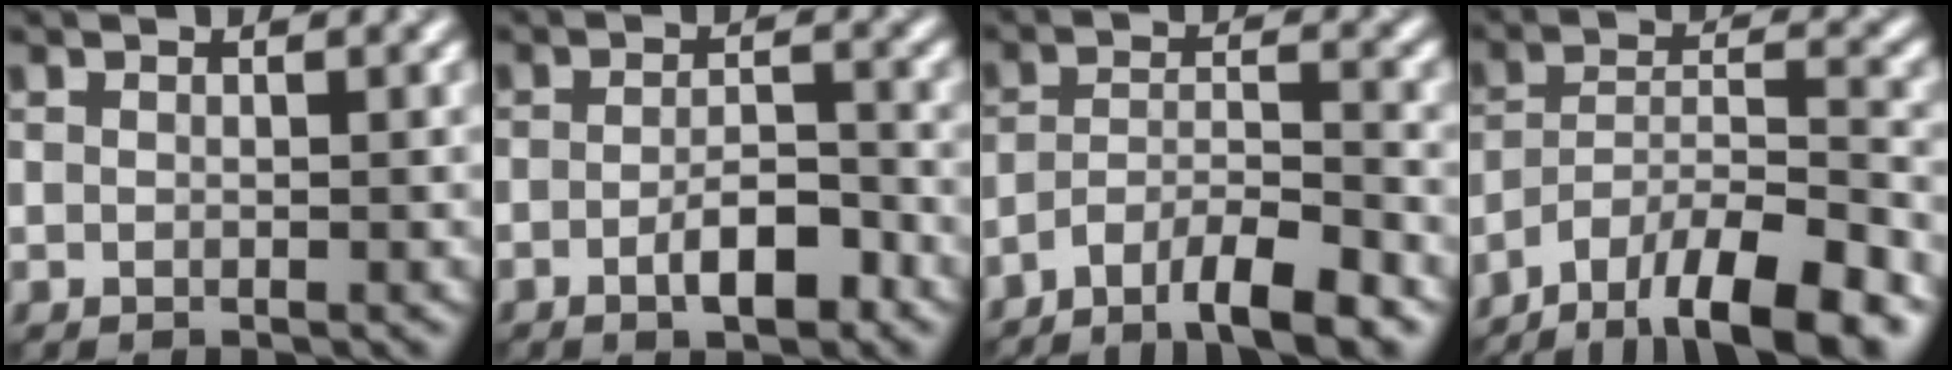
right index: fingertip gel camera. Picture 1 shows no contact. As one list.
[{"total": 3.9, "force": [-1.7, 1.2, 3.3], "torque": [-0.057, 0.001, -0.029]}, {"total": 7.0, "force": [-5.2, 1.5, 4.4], "torque": [-0.071, 0.000, -0.092]}, {"total": 12.3, "force": [-9.6, 3.5, 6.9], "torque": [-0.108, -0.007, -0.154]}]